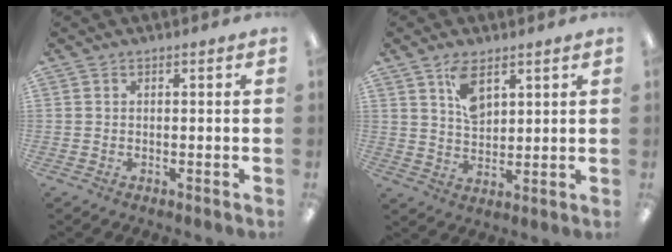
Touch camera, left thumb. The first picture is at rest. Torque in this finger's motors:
{"motor_torque": [0.91, 0.80, 0.48, -0.56, 0.01]}